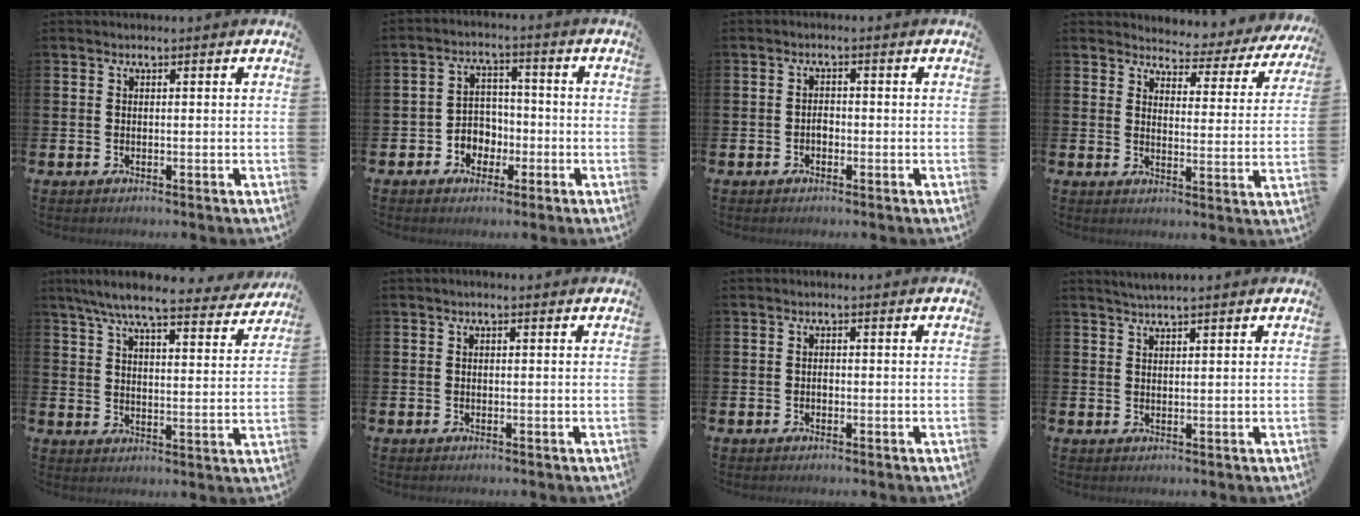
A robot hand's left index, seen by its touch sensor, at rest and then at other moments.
{"total": 4.1, "force": [-1.4, 3.7, 0.9], "torque": [-0.031, 0.004, -0.034]}
{"total": 1.4, "force": [-0.6, 1.0, 0.8], "torque": [-0.015, 0.004, -0.013]}
{"total": 3.6, "force": [3.4, 1.2, 0.5], "torque": [-0.016, -0.040, 0.048]}
{"total": 8.2, "force": [7.3, 1.0, 3.5], "torque": [-0.077, -0.040, 0.125]}
{"total": 0.0}
{"total": 0.6, "force": [-0.3, 0.4, 0.2], "torque": [-0.012, 0.005, -0.006]}
{"total": 2.1, "force": [2.0, -0.1, 0.7], "torque": [-0.010, -0.004, 0.036]}